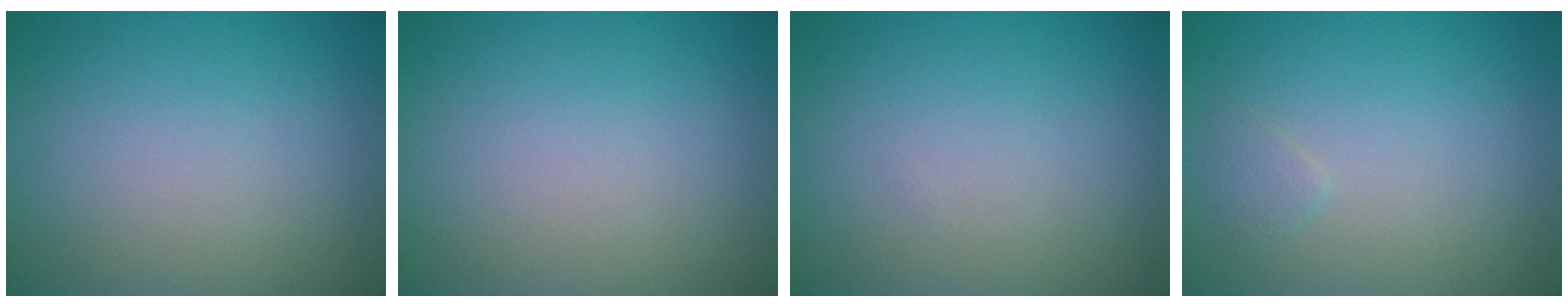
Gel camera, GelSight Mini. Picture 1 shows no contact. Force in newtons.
{"total": 0.0}
{"total": 0.0}
{"total": 0.8, "press": 0.8, "slide": 0.1}